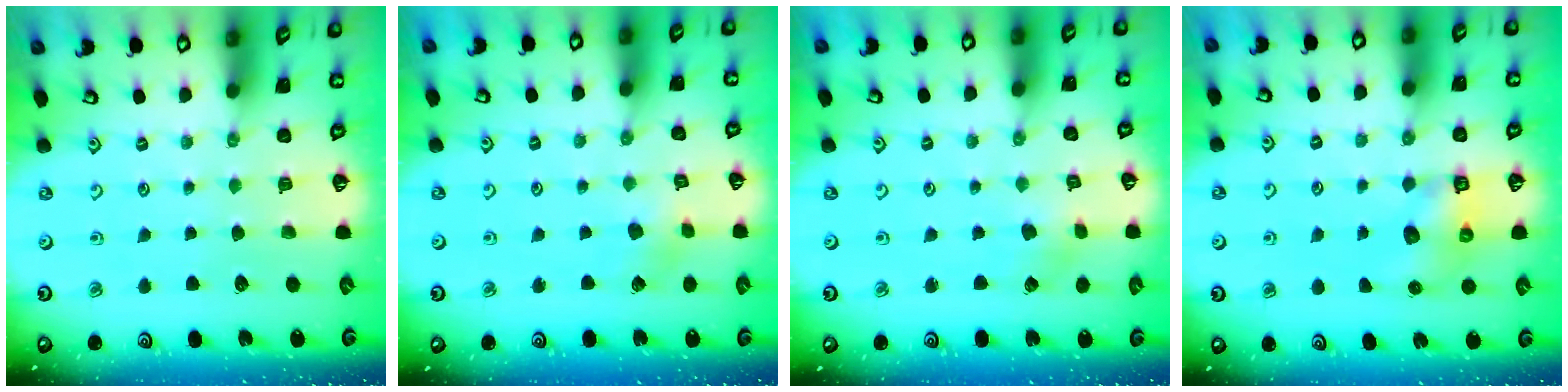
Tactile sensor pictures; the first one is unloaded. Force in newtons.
{"total": 2.8, "press": 2.7, "slide": 0.8}
{"total": 2.3, "press": 2.3, "slide": 0.4}
{"total": 6.3, "press": 6.3, "slide": 0.7}